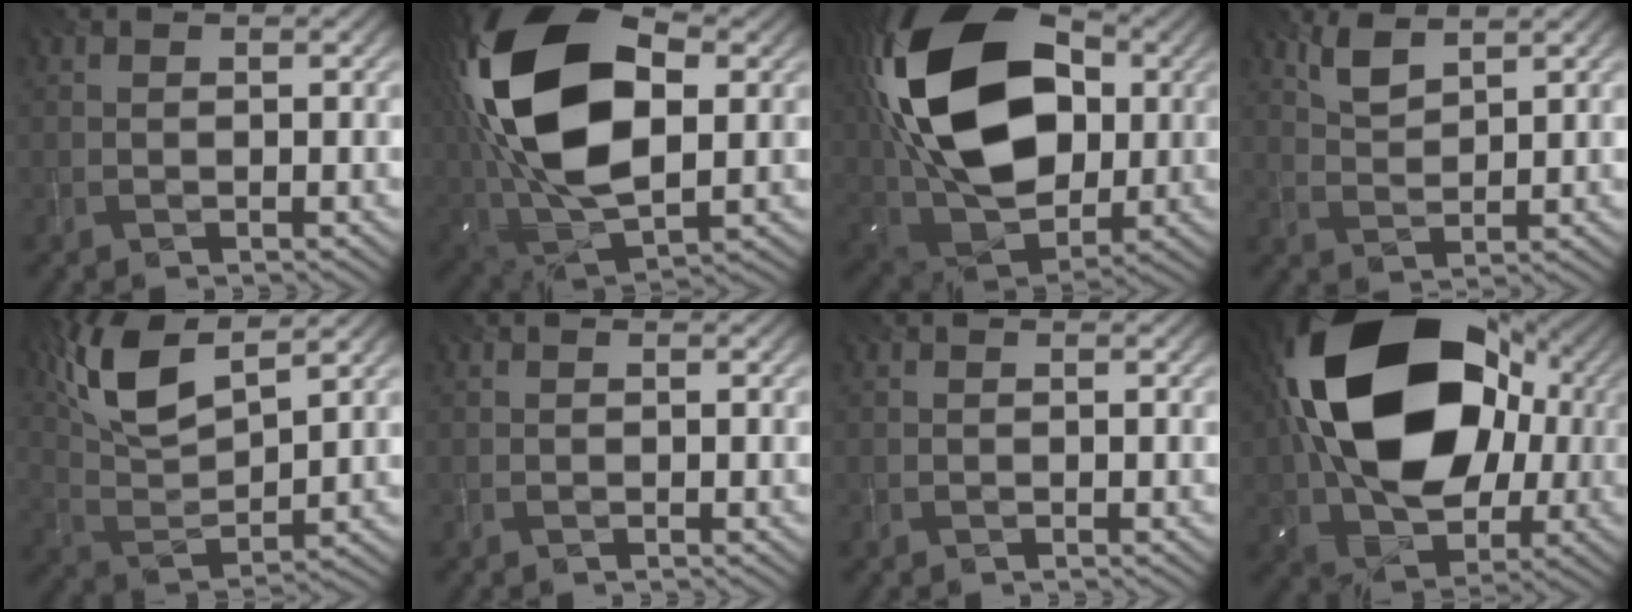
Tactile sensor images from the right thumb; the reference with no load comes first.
{"total": 20.9, "force": [4.0, 12.0, 16.7], "torque": [-0.357, 0.017, 0.060]}
{"total": 21.0, "force": [4.1, 13.5, 15.6], "torque": [-0.316, 0.028, 0.056]}
{"total": 3.7, "force": [2.7, 1.3, 2.3], "torque": [-0.060, -0.004, 0.059]}
{"total": 12.2, "force": [7.5, 4.1, 8.7], "torque": [-0.211, 0.015, 0.149]}
{"total": 0.0}
{"total": 0.0}
{"total": 22.2, "force": [3.5, 15.2, 15.8], "torque": [-0.319, -0.004, 0.063]}